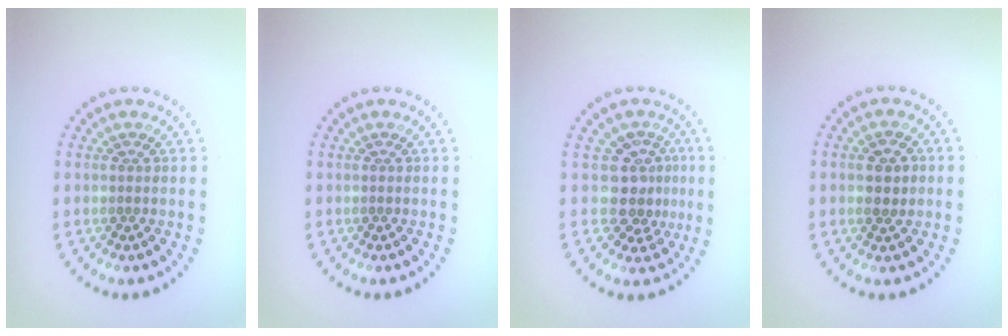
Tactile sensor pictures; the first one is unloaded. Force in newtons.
{"total": 0.0}
{"total": 3.2, "press": 2.6, "slide": 1.8}
{"total": 2.2, "press": 2.2, "slide": 0.1}